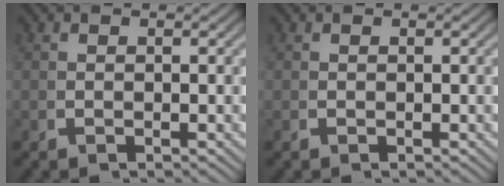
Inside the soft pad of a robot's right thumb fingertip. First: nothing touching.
{"total": 0.0}